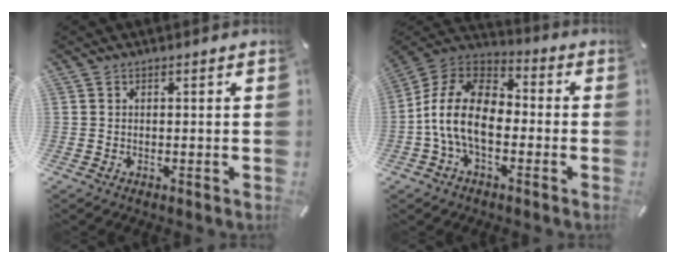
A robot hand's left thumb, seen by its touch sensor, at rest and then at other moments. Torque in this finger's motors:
{"motor_torque": [0.07, 2.90, 2.22, 0.56, 0.48]}